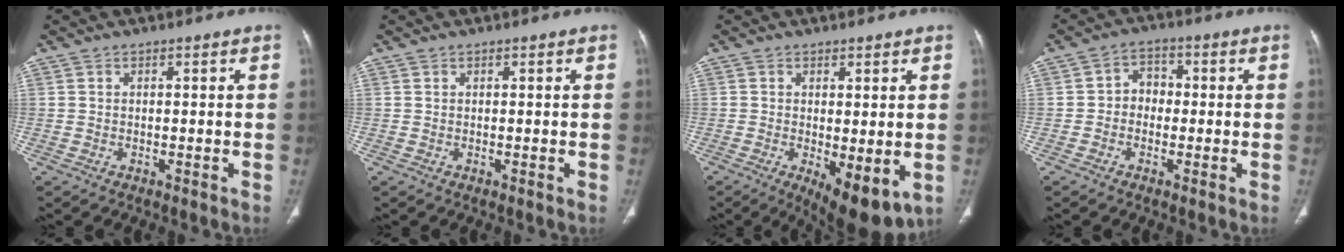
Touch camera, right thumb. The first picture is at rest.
{"total": 0.0}
{"total": 9.4, "force": [-2.2, 3.5, 8.4], "torque": [-0.119, -0.026, -0.023]}
{"total": 4.3, "force": [-0.6, 3.6, 2.1], "torque": [-0.005, 0.021, -0.022]}